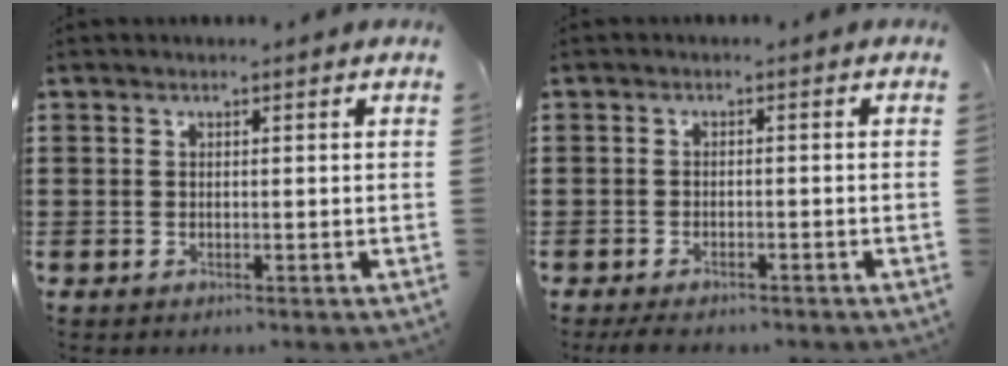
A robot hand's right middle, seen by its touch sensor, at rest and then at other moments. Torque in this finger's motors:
{"motor_torque": [0.58, -0.03, 0.13, 0.02]}